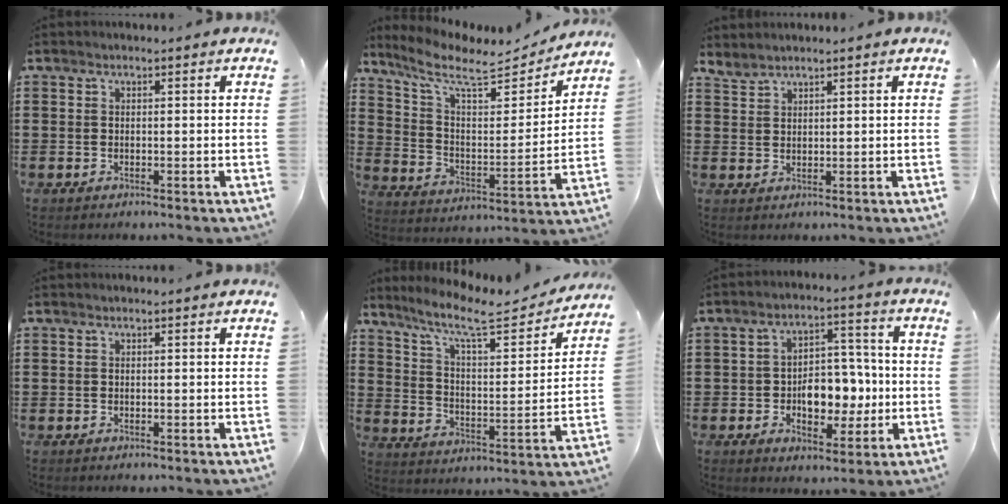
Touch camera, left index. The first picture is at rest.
{"total": 9.4, "force": [7.5, 2.4, 5.1], "torque": [-0.131, -0.040, 0.127]}
{"total": 1.8, "force": [1.8, 0.1, 0.2], "torque": [-0.008, -0.001, 0.037]}
{"total": 0.0}
{"total": 9.8, "force": [8.1, 1.1, 5.3], "torque": [-0.120, -0.052, 0.131]}
{"total": 7.8, "force": [-1.3, 5.4, 5.6], "torque": [-0.081, 0.009, -0.025]}